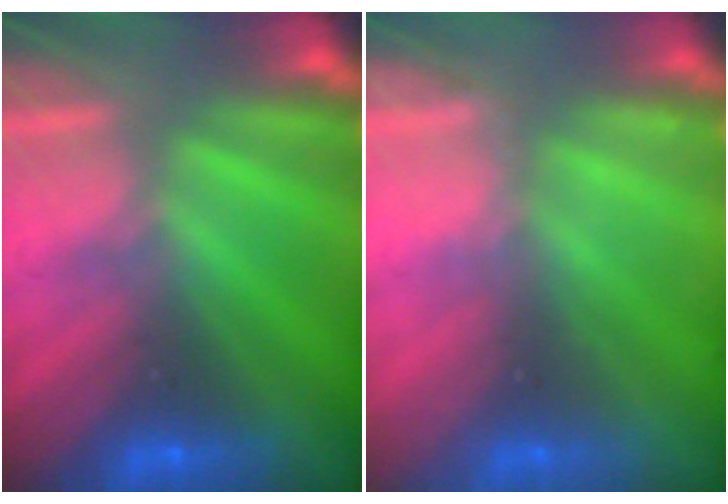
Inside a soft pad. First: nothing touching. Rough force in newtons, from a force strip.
{"total": 2.2}